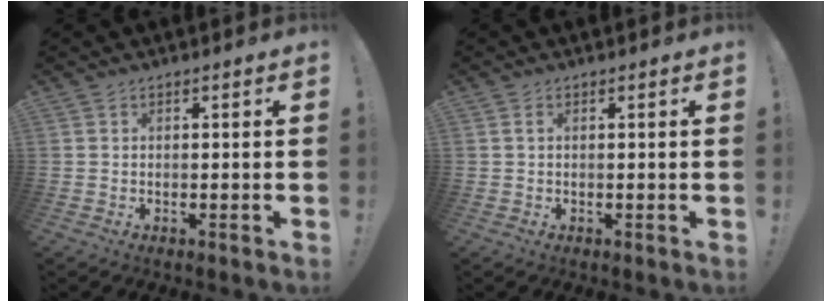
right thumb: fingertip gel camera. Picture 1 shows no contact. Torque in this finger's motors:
{"motor_torque": [0.34, -0.40, 0.06, -0.01, 0.00]}